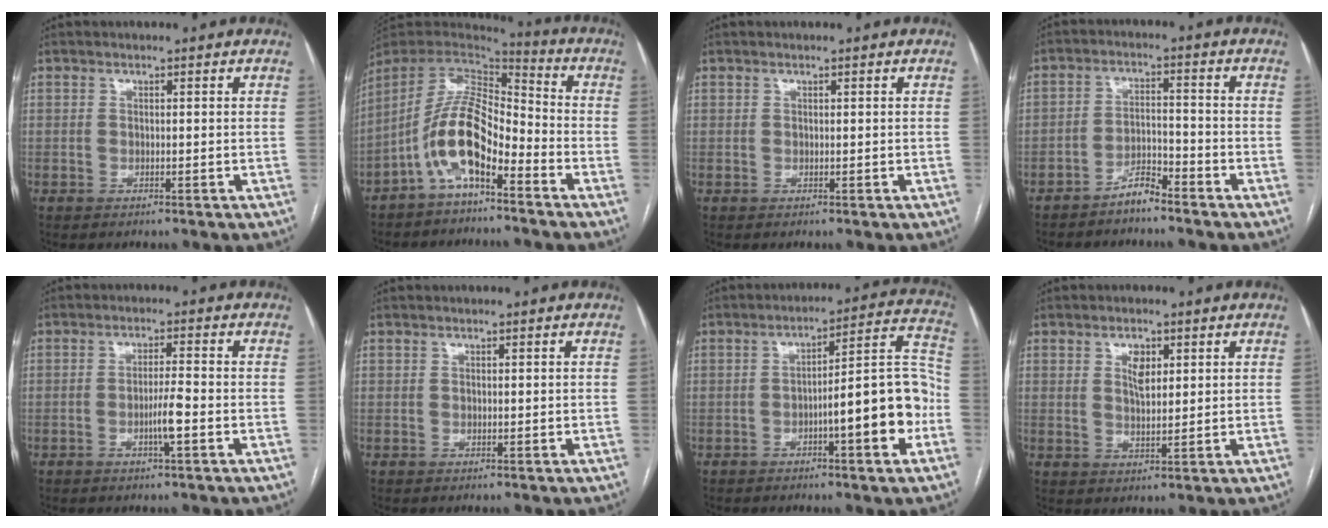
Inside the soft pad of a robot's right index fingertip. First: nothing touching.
{"total": 11.0, "force": [-5.6, 3.6, 8.8], "torque": [-0.179, 0.024, -0.103]}
{"total": 0.0}
{"total": 3.8, "force": [-3.4, 0.9, 1.4], "torque": [-0.020, 0.001, -0.065]}
{"total": 3.7, "force": [-1.3, -0.1, 3.4], "torque": [-0.061, -0.003, -0.025]}
{"total": 0.0}
{"total": 12.8, "force": [-4.0, 1.9, 12.0], "torque": [-0.157, 0.031, -0.057]}
{"total": 3.7, "force": [1.5, 1.7, 2.9], "torque": [-0.052, 0.000, 0.028]}